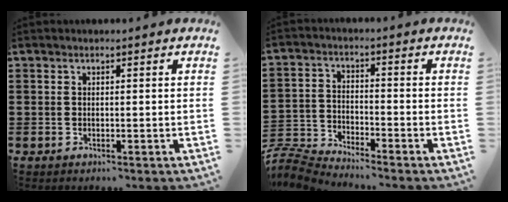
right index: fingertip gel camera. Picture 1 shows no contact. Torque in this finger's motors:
{"motor_torque": [-1.24, 0.90, -1.05, -0.21]}